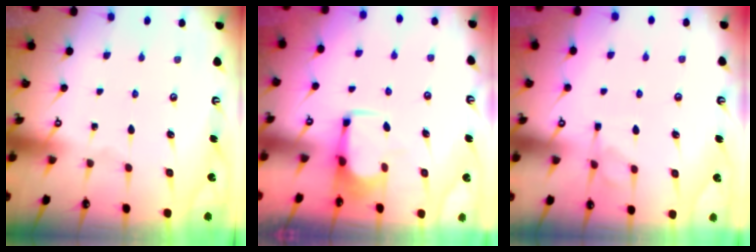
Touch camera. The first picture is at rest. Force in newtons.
{"total": 2.5, "press": 2.3, "slide": 0.9}
{"total": 1.4, "press": 0.9, "slide": 1.0}